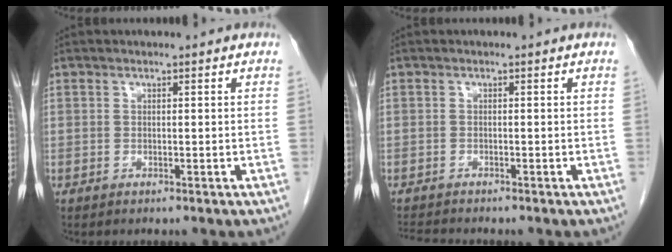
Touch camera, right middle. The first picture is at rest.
{"total": 2.2, "force": [-2.2, -0.2, 0.3], "torque": [-0.008, -0.011, -0.040]}